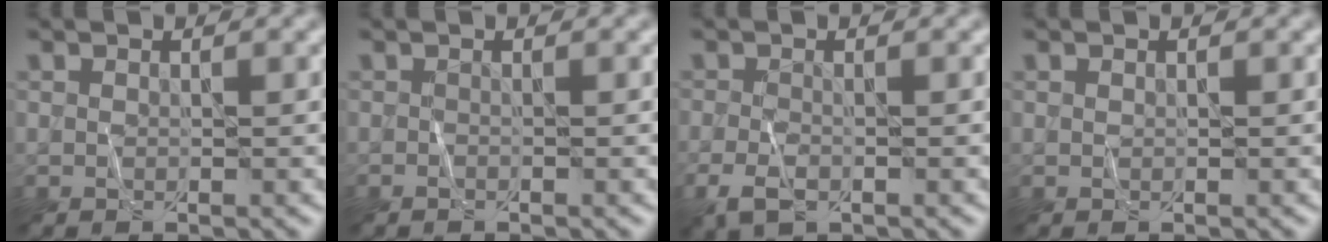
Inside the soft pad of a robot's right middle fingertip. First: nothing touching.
{"total": 0.0}
{"total": 2.6, "force": [-1.1, 1.5, 1.9], "torque": [-0.044, -0.007, -0.023]}
{"total": 0.0}